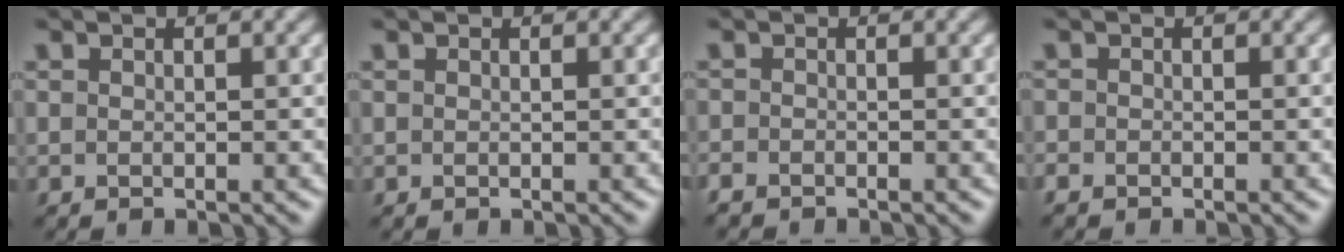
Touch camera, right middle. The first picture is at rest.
{"total": 0.0}
{"total": 1.6, "force": [-1.5, 0.4, 0.4], "torque": [-0.007, -0.009, -0.032]}
{"total": 0.9, "force": [-0.8, 0.5, 0.2], "torque": [-0.002, -0.005, -0.017]}